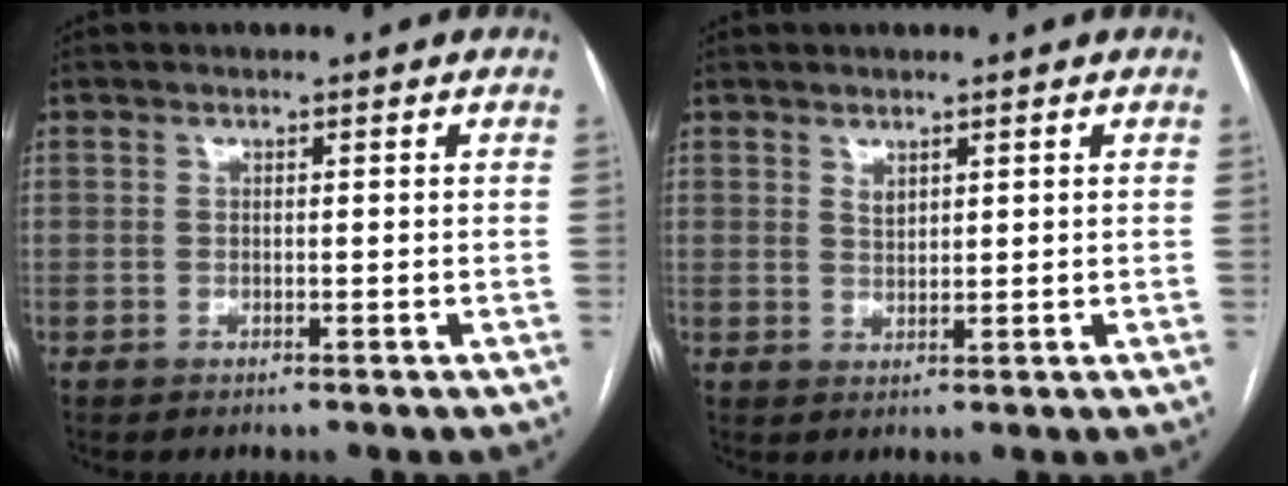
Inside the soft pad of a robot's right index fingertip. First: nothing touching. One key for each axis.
{"total": 1.5, "fx": 1.0, "fy": 0.8, "fz": 0.8, "tx": -0.014, "ty": -0.002, "tz": 0.024}